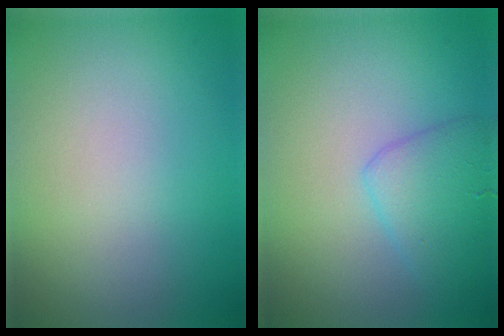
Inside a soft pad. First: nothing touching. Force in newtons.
{"total": 2.9, "press": 2.9, "slide": 0.1}